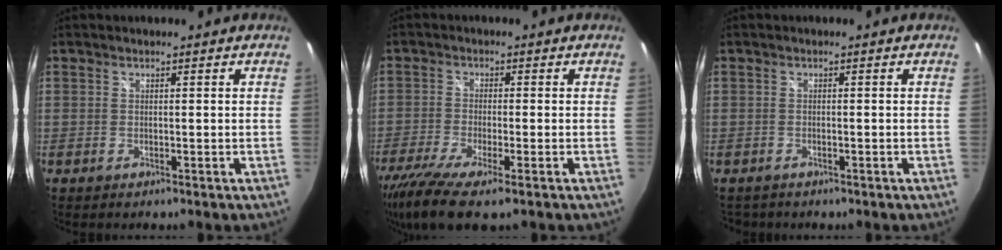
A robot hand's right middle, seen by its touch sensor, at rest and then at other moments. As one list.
[{"total": 10.7, "force": [-7.2, 2.0, 7.7], "torque": [-0.172, -0.047, -0.131]}, {"total": 2.1, "force": [-1.6, 1.2, 0.6], "torque": [-0.015, -0.007, -0.023]}]